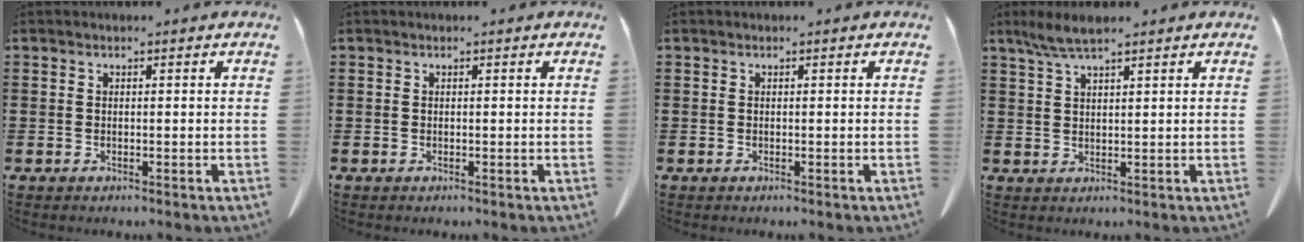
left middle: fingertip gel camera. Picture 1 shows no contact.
{"total": 0.0}
{"total": 0.0}
{"total": 4.1, "force": [2.9, 0.6, 2.8], "torque": [-0.060, 0.003, 0.053]}